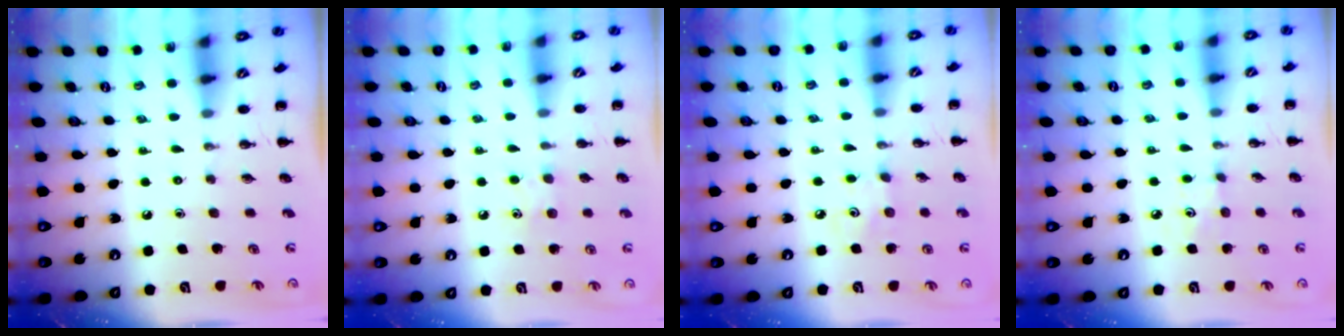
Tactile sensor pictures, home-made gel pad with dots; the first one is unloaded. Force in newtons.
{"total": 6.0, "press": 5.7, "slide": 1.8}
{"total": 2.9, "press": 2.8, "slide": 0.8}
{"total": 3.7, "press": 3.5, "slide": 1.2}